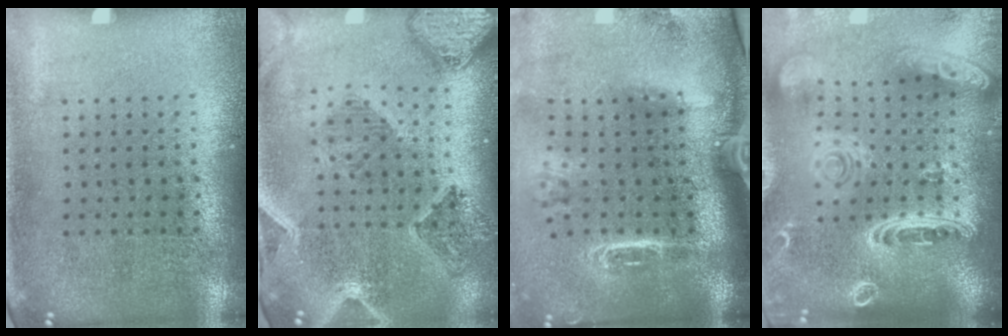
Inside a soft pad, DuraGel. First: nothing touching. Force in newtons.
{"total": 1.6, "press": 1.6, "slide": 0.4}
{"total": 2.6, "press": 1.9, "slide": 1.7}
{"total": 3.7, "press": 3.0, "slide": 2.2}